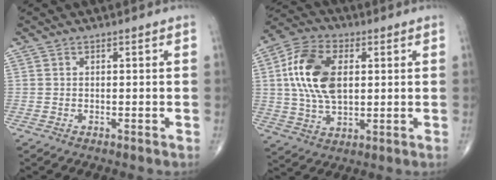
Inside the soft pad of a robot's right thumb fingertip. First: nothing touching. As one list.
[{"total": 14.5, "force": [2.4, 8.6, 11.4], "torque": [-0.216, 0.007, 0.042]}]